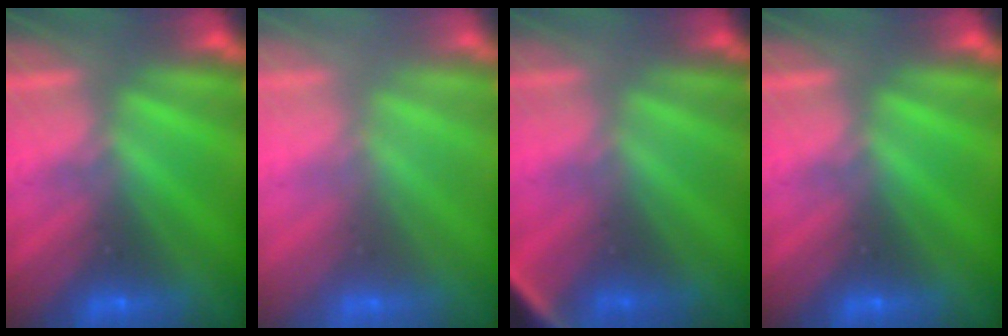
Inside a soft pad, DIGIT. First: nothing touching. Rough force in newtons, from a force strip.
{"total": 2.7}
{"total": 2.8}
{"total": 0.0}